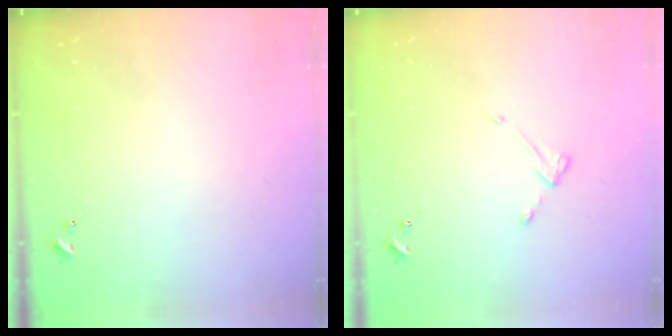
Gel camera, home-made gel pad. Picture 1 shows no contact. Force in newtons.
{"total": 3.5, "press": 3.4, "slide": 0.5}